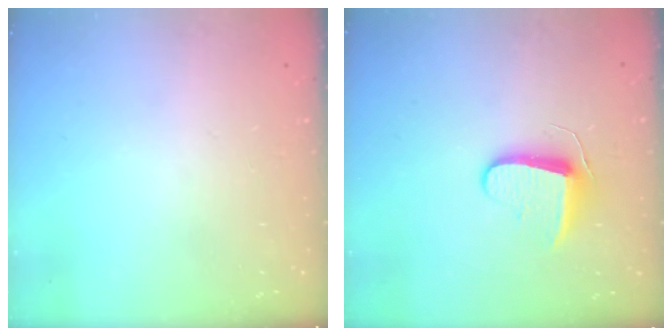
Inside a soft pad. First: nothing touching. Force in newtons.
{"total": 9.6, "press": 9.5, "slide": 0.7}